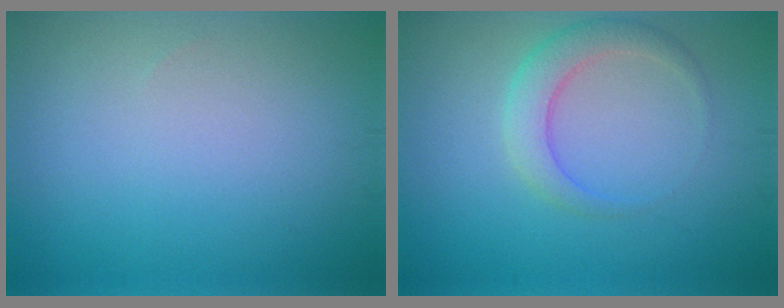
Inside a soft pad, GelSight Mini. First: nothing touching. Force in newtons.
{"total": 2.9, "press": 2.9, "slide": 0.1}